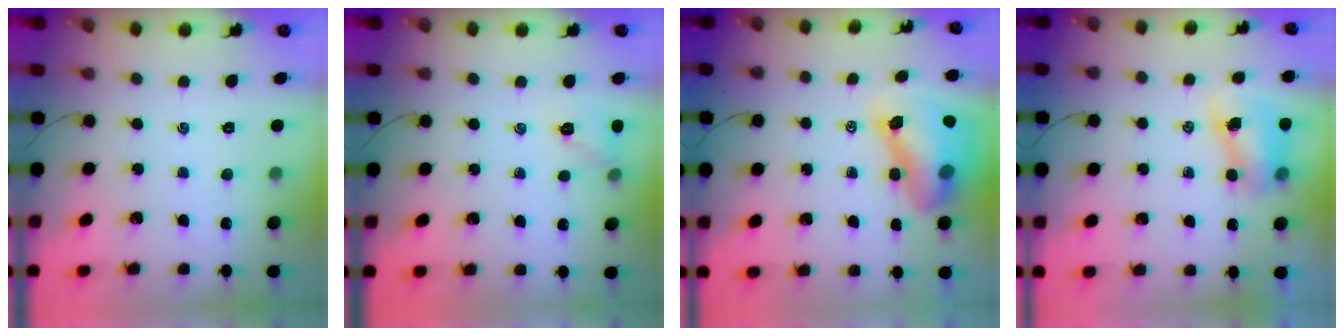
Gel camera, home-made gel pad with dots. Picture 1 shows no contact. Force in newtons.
{"total": 6.9, "press": 6.8, "slide": 1.2}
{"total": 12.5, "press": 12.0, "slide": 3.6}
{"total": 7.9, "press": 7.9, "slide": 1.0}